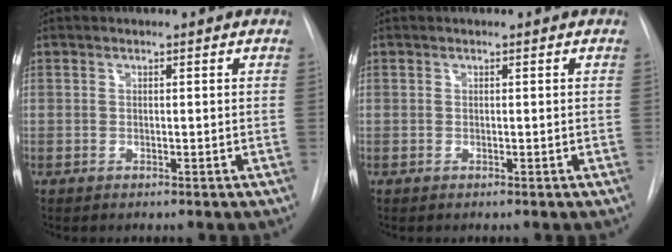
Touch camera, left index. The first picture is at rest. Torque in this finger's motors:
{"motor_torque": [-0.05, 0.05, 0.00, 0.00]}